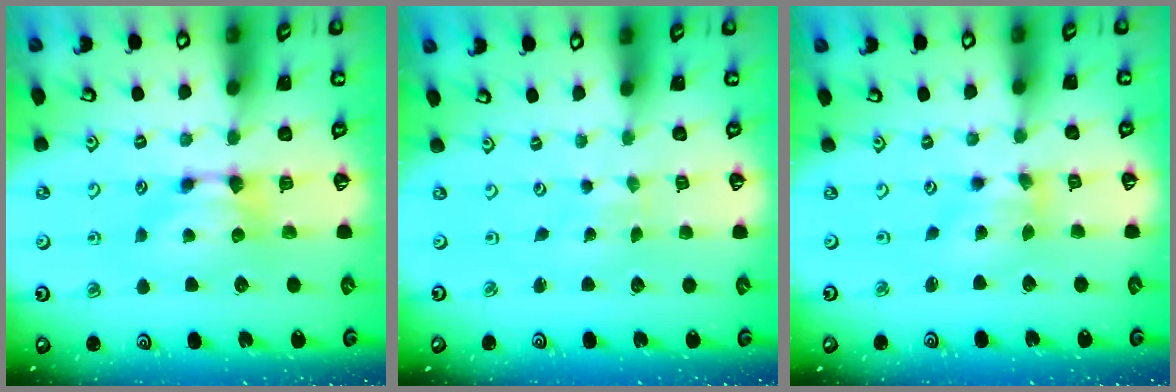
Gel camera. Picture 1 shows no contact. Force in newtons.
{"total": 5.8, "press": 5.8, "slide": 0.2}
{"total": 2.0, "press": 1.3, "slide": 1.5}